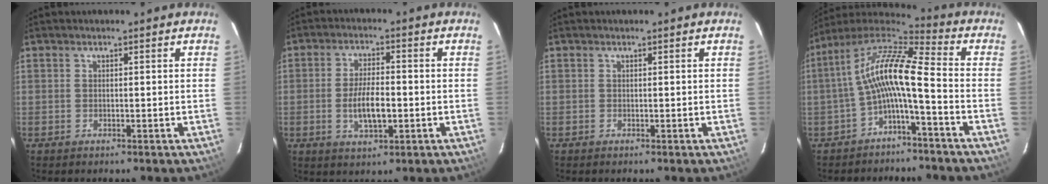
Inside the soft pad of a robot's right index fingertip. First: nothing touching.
{"total": 7.2, "force": [-1.5, 2.7, 6.5], "torque": [-0.129, -0.002, -0.024]}
{"total": 0.0}
{"total": 12.4, "force": [-2.4, 2.2, 12.0], "torque": [-0.238, 0.021, -0.052]}